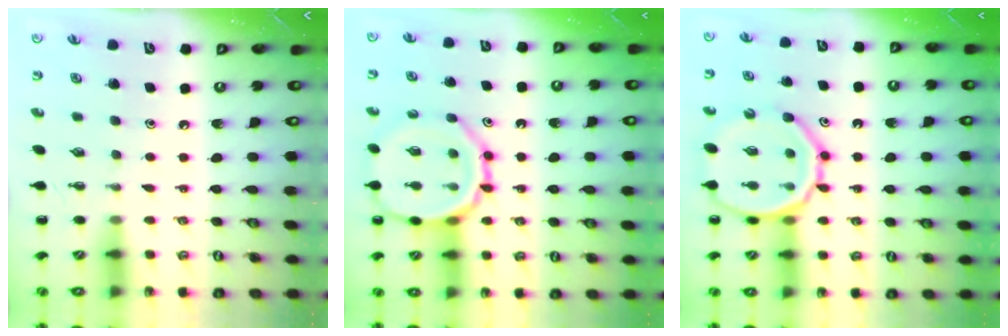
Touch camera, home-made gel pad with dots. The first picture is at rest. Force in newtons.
{"total": 15.1, "press": 14.9, "slide": 1.9}
{"total": 16.0, "press": 15.8, "slide": 2.4}